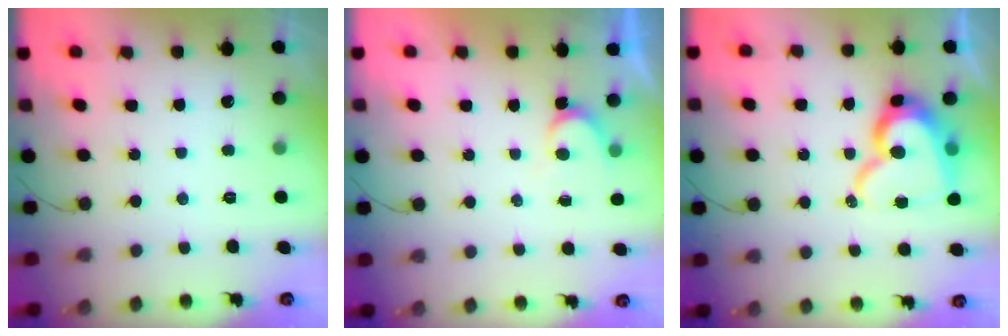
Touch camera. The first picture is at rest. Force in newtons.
{"total": 4.0, "press": 4.0, "slide": 0.5}
{"total": 16.5, "press": 16.5, "slide": 1.3}